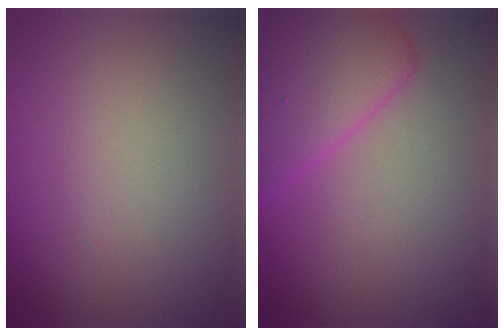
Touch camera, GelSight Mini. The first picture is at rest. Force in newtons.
{"total": 5.4, "press": 5.4, "slide": 0.2}